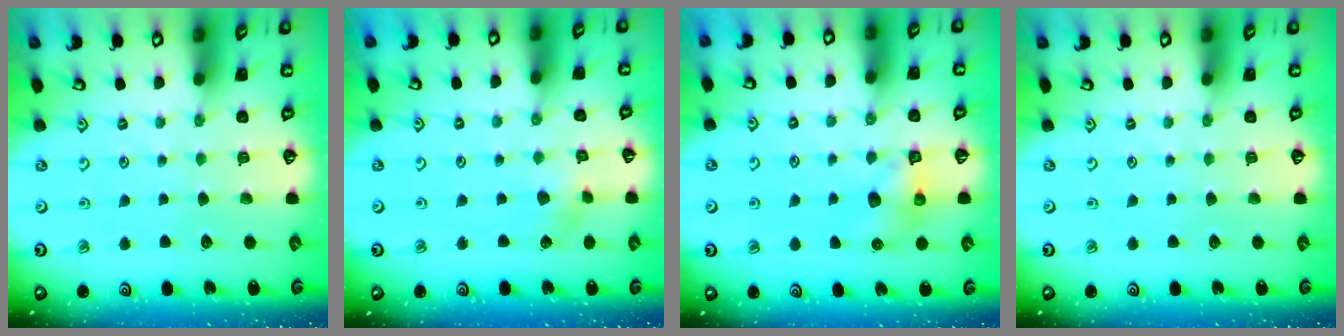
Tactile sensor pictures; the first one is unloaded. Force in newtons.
{"total": 3.4, "press": 3.4, "slide": 0.4}
{"total": 7.8, "press": 7.8, "slide": 0.2}
{"total": 0.0}